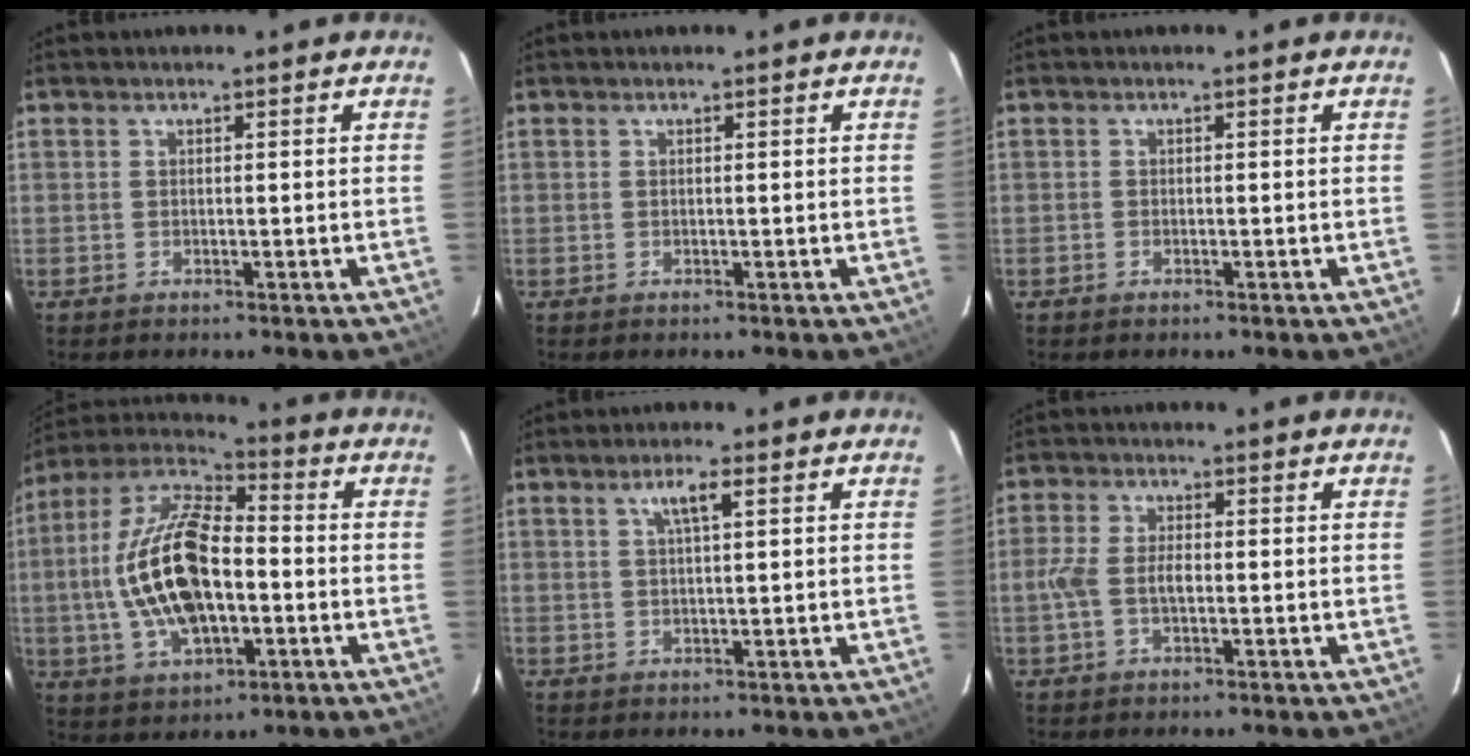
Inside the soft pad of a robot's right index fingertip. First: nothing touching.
{"total": 0.0}
{"total": 0.6, "force": [-0.5, 0.4, 0.1], "torque": [-0.002, 0.001, -0.010]}
{"total": 19.2, "force": [-2.2, 9.2, 16.7], "torque": [-0.343, 0.007, -0.039]}
{"total": 3.1, "force": [1.3, 0.2, 2.9], "torque": [-0.054, 0.005, 0.024]}
{"total": 4.7, "force": [-1.0, 2.3, 4.0], "torque": [-0.088, 0.004, -0.020]}